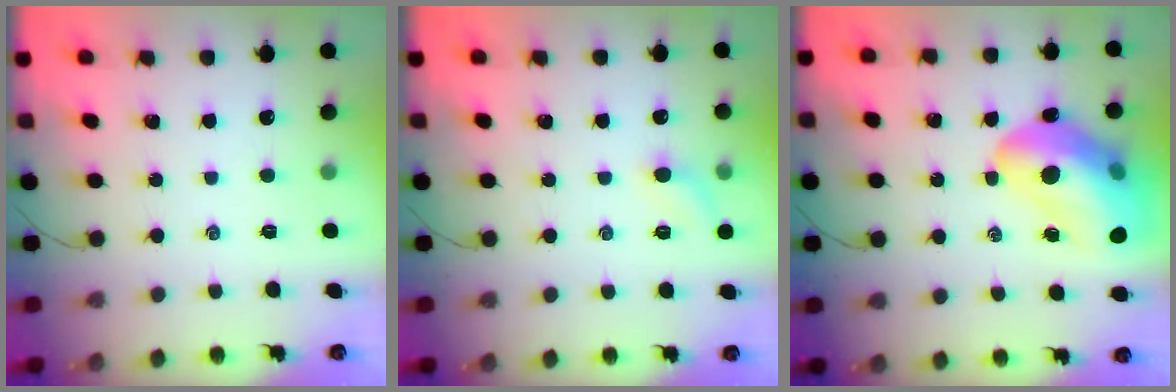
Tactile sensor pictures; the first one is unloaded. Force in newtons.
{"total": 6.9, "press": 6.7, "slide": 1.6}
{"total": 22.6, "press": 22.0, "slide": 5.3}